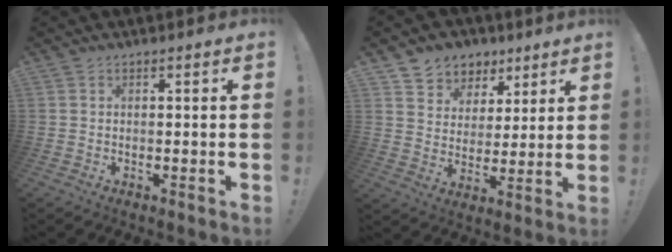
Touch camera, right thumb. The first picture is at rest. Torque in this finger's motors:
{"motor_torque": [0.02, 0.03, 0.06, 0.06, 0.00]}